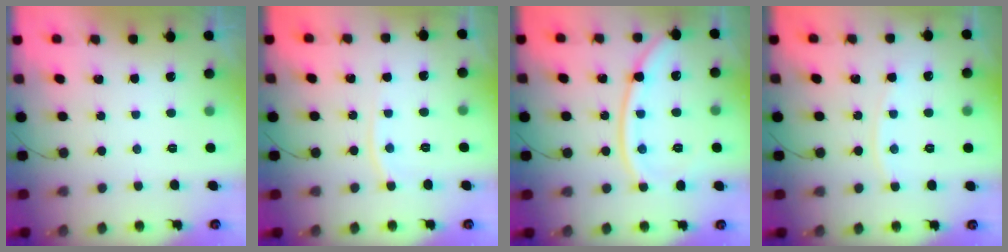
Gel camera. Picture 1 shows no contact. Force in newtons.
{"total": 4.8, "press": 4.8, "slide": 0.6}
{"total": 13.2, "press": 13.1, "slide": 1.7}
{"total": 5.2, "press": 5.2, "slide": 0.3}